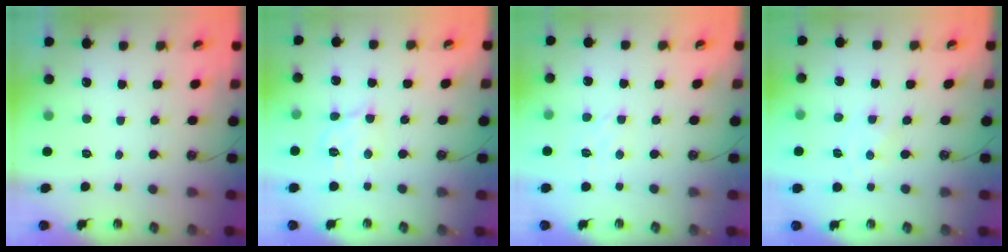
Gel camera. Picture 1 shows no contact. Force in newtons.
{"total": 8.0, "press": 8.0, "slide": 0.5}
{"total": 1.4, "press": 1.2, "slide": 0.7}
{"total": 0.0}